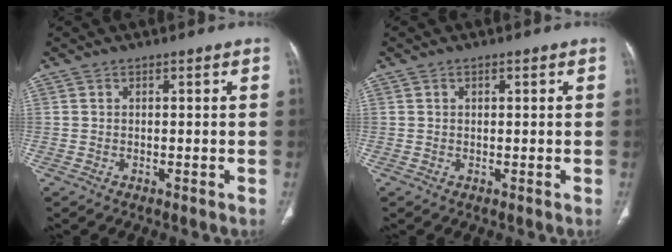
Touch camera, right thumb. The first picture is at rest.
{"total": 0.7, "force": [0.3, 0.4, 0.4], "torque": [-0.003, 0.001, 0.005]}